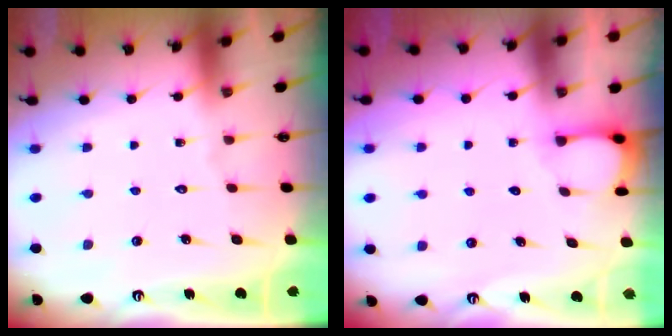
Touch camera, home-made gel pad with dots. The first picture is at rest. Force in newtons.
{"total": 2.3, "press": 2.2, "slide": 0.4}